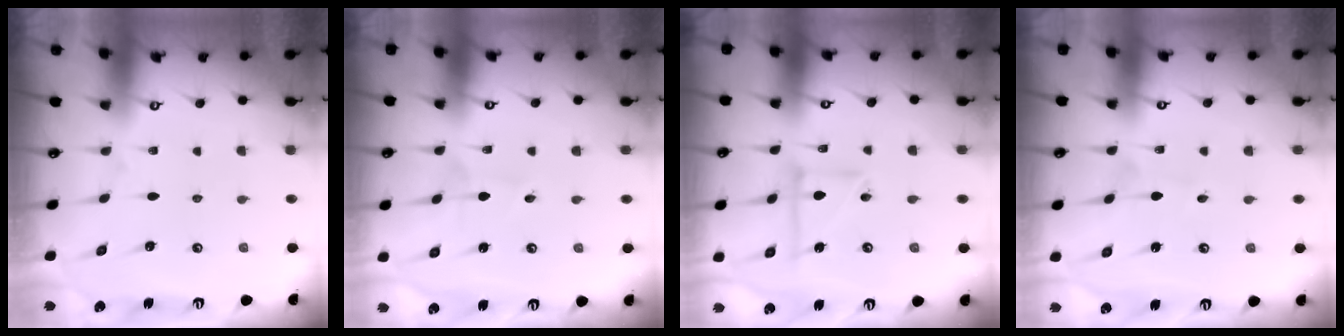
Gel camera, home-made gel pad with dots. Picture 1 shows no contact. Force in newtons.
{"total": 1.8, "press": 1.8, "slide": 0.2}
{"total": 7.7, "press": 7.7, "slide": 0.6}
{"total": 2.3, "press": 2.3, "slide": 0.1}